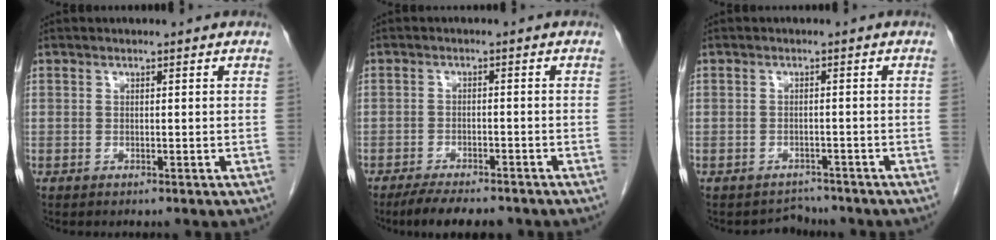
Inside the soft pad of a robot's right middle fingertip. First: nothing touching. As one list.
[{"total": 7.2, "force": [-6.0, 2.1, 3.3], "torque": [-0.047, -0.008, -0.092]}, {"total": 2.4, "force": [-2.0, 1.1, -0.8], "torque": [0.007, 0.003, -0.030]}]